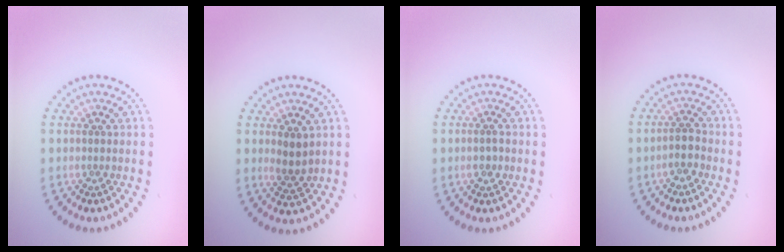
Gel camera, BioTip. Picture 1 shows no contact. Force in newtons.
{"total": 2.2, "press": 2.1, "slide": 0.6}
{"total": 1.3, "press": 1.3, "slide": 0.4}
{"total": 1.8, "press": 1.6, "slide": 0.9}